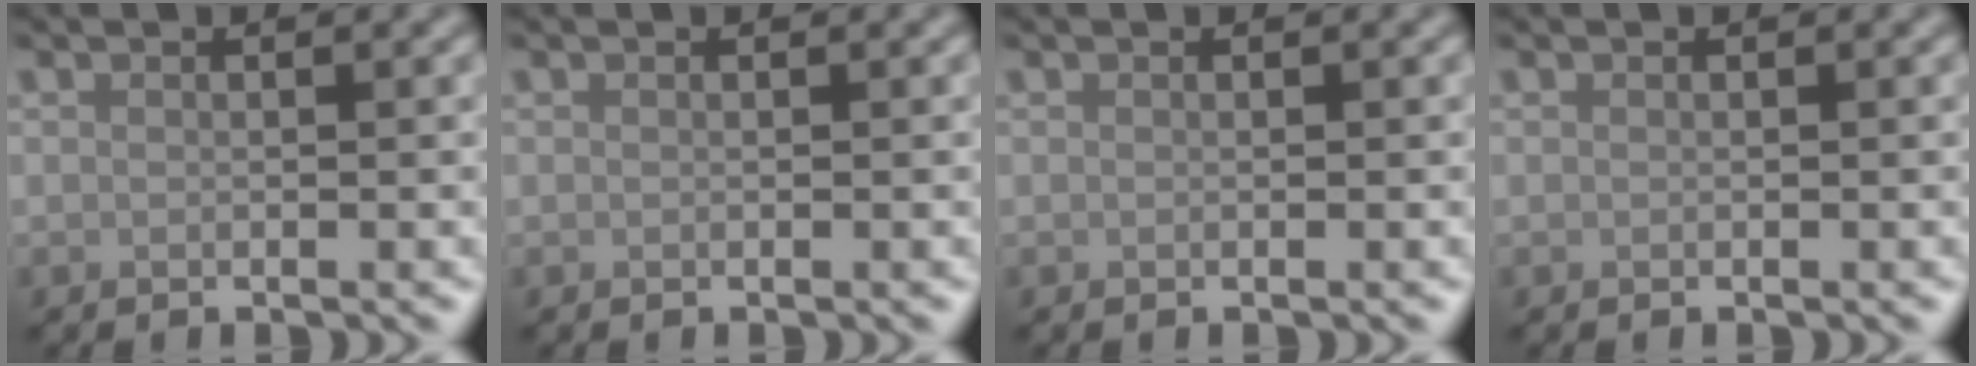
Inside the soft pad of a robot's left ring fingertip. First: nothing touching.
{"total": 0.0}
{"total": 0.0}
{"total": 0.0}